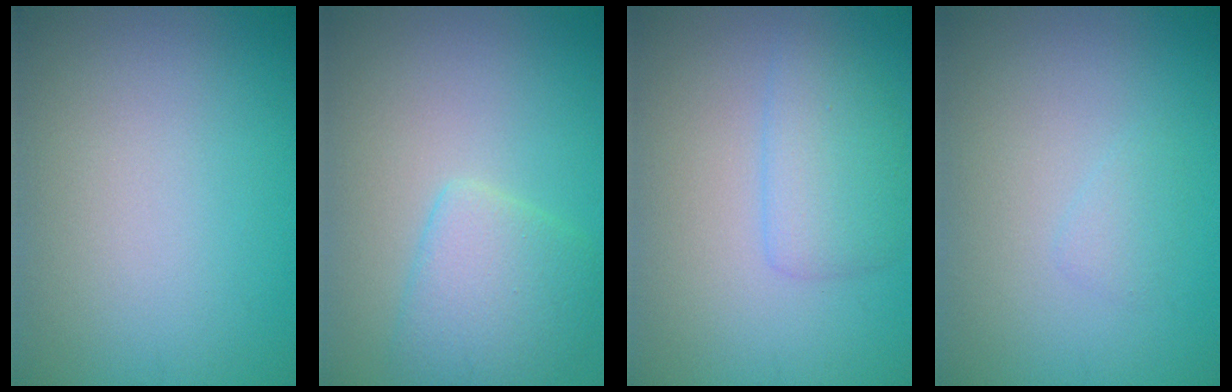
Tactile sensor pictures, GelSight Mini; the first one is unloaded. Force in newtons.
{"total": 3.9, "press": 3.9, "slide": 0.4}
{"total": 3.0, "press": 3.0, "slide": 0.2}
{"total": 0.9, "press": 0.9, "slide": 0.1}